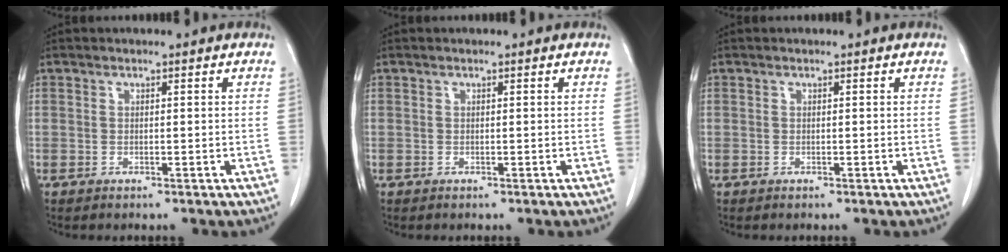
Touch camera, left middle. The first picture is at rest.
{"total": 0.0}
{"total": 0.0}